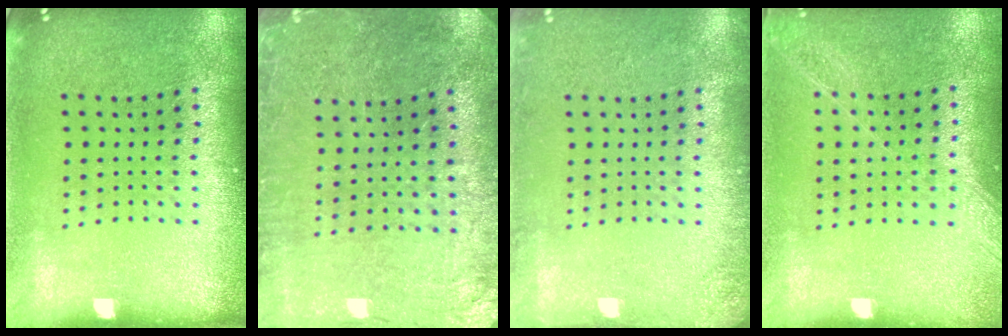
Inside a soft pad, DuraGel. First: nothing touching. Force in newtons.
{"total": 0.7, "press": 0.7, "slide": 0.2}
{"total": 1.3, "press": 1.3, "slide": 0.2}
{"total": 1.3, "press": 1.2, "slide": 0.3}